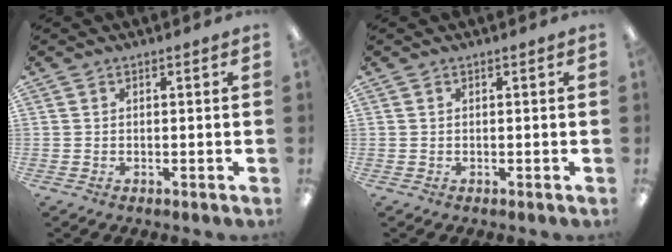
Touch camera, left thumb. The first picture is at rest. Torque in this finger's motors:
{"motor_torque": [0.00, 0.00, -0.02, 0.02, 0.00]}